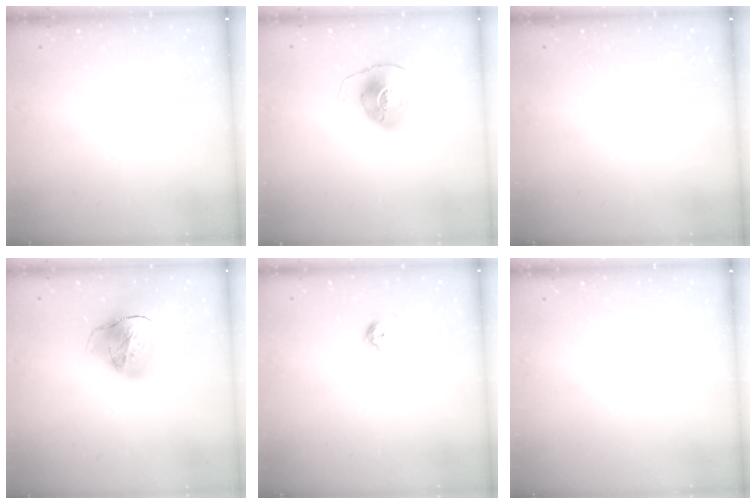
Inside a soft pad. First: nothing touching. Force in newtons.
{"total": 8.2, "press": 8.1, "slide": 1.0}
{"total": 0.0}
{"total": 17.8, "press": 17.7, "slide": 2.1}
{"total": 5.6, "press": 5.5, "slide": 1.0}
{"total": 0.0}